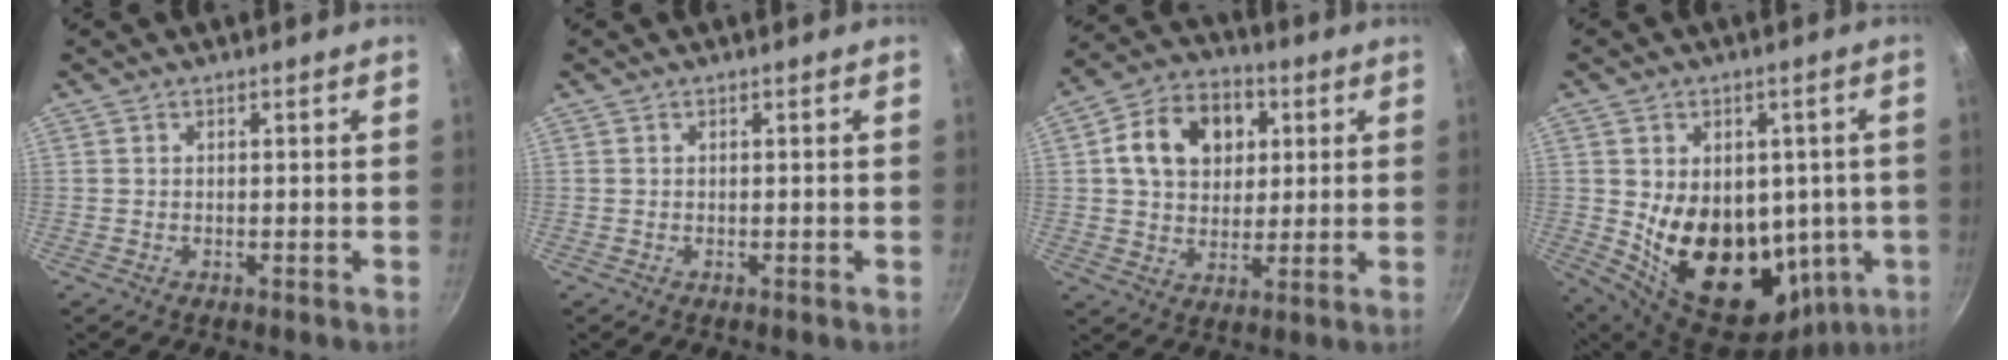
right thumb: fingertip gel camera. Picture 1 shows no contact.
{"total": 0.0}
{"total": 14.1, "force": [3.6, 10.8, 8.4], "torque": [-0.116, 0.014, 0.050]}
{"total": 21.1, "force": [-0.6, 14.9, 15.0], "torque": [-0.208, -0.021, 0.018]}